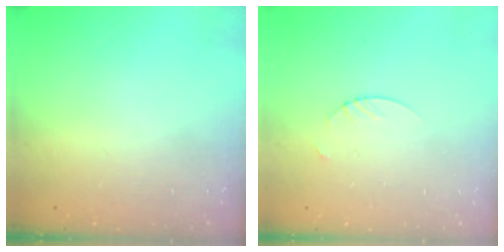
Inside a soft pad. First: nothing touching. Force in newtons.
{"total": 1.9, "press": 1.9, "slide": 0.2}